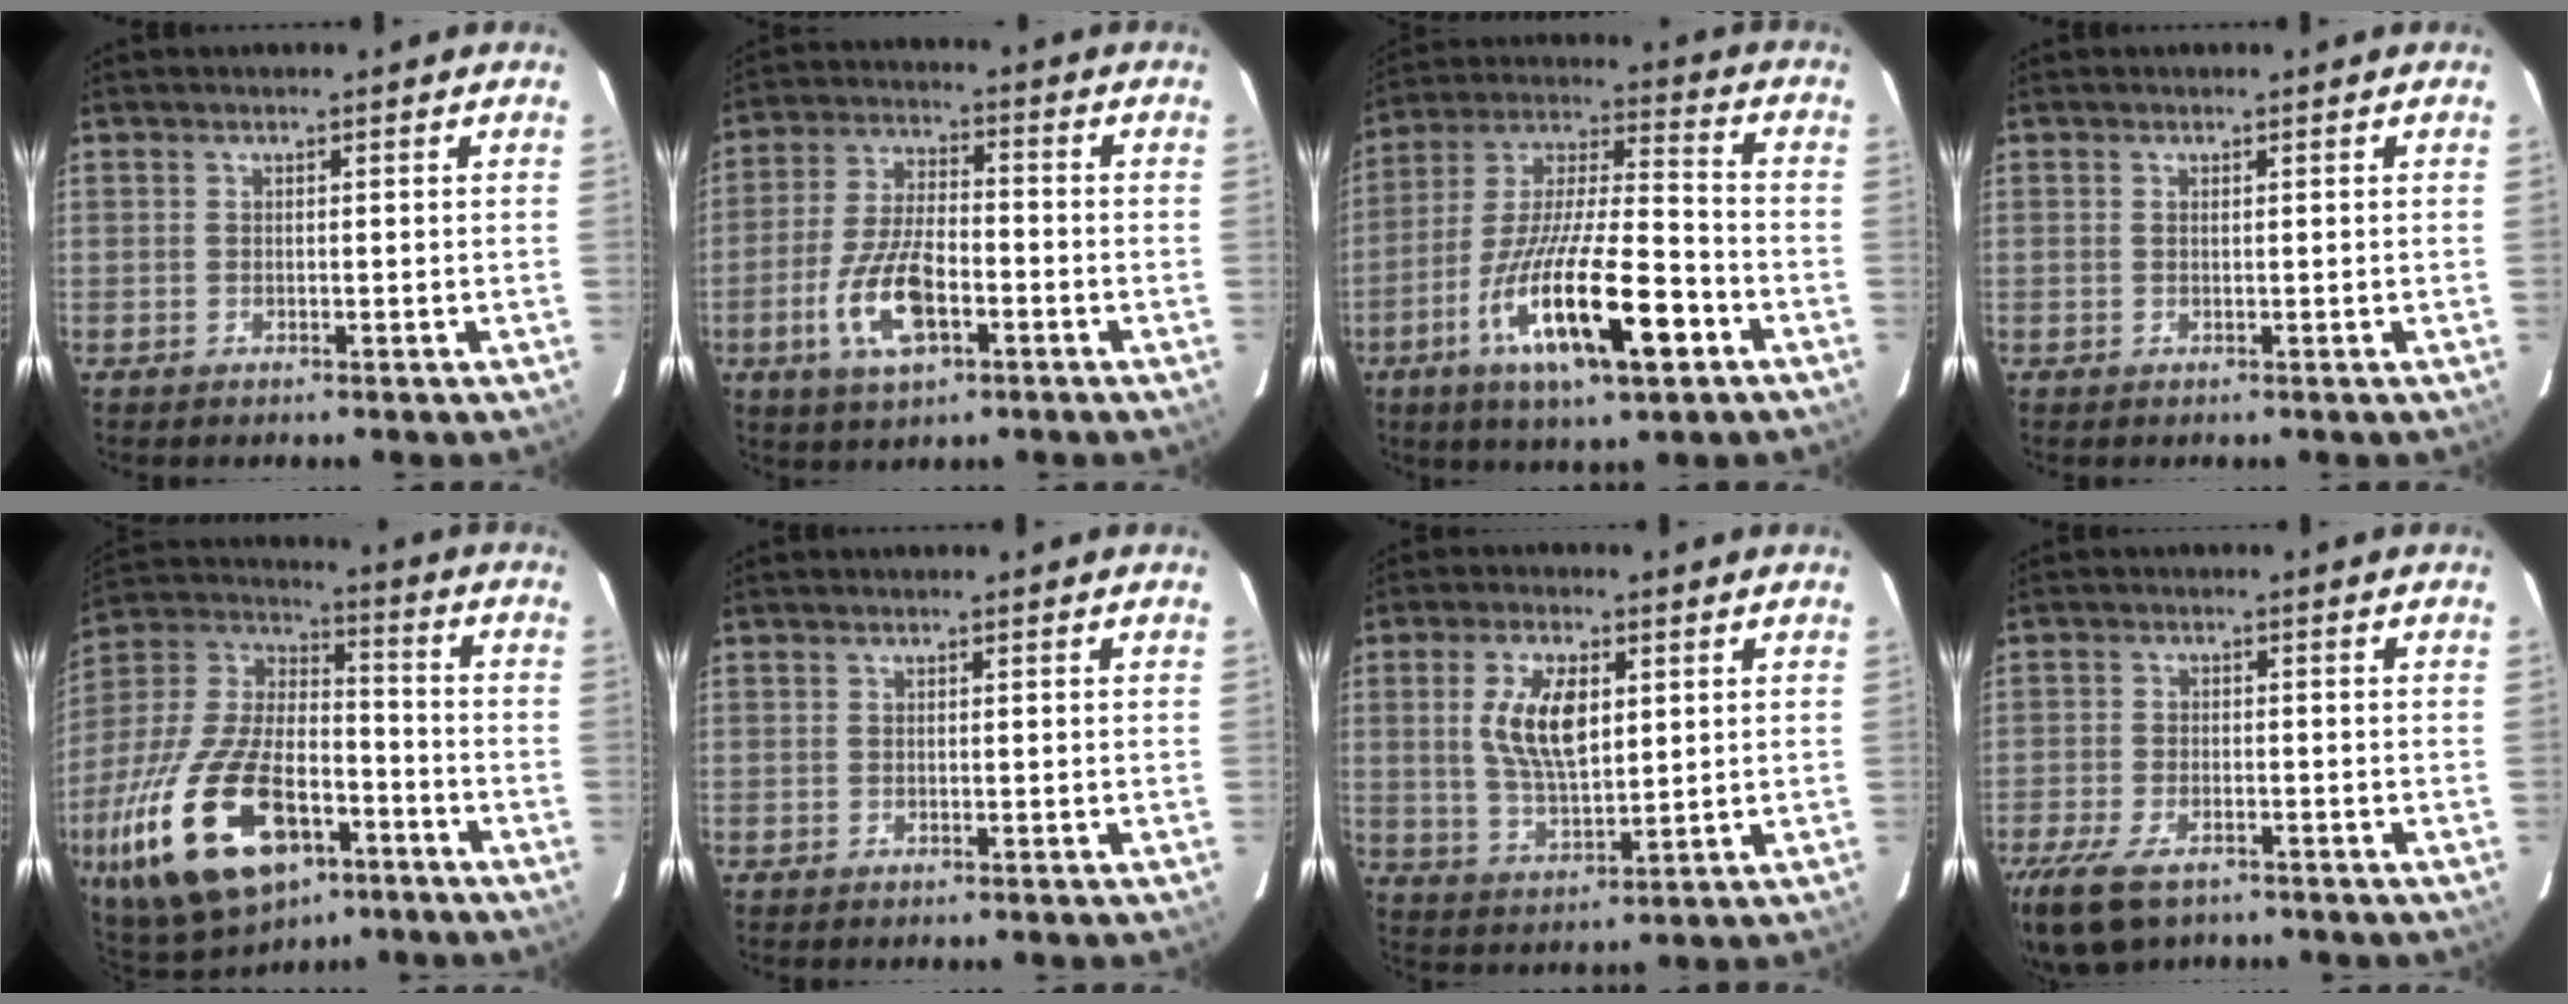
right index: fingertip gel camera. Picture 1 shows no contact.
{"total": 12.0, "force": [-4.6, 4.9, 9.9], "torque": [-0.208, -0.004, -0.081]}
{"total": 20.1, "force": [-9.0, 4.7, 17.3], "torque": [-0.321, -0.025, -0.157]}
{"total": 0.0}
{"total": 27.1, "force": [-12.9, 13.5, 19.6], "torque": [-0.412, -0.021, -0.212]}
{"total": 0.0}
{"total": 10.2, "force": [2.4, 4.8, 8.6], "torque": [-0.166, 0.003, 0.052]}
{"total": 11.8, "force": [-8.0, 5.6, 6.6], "torque": [-0.173, -0.034, -0.144]}